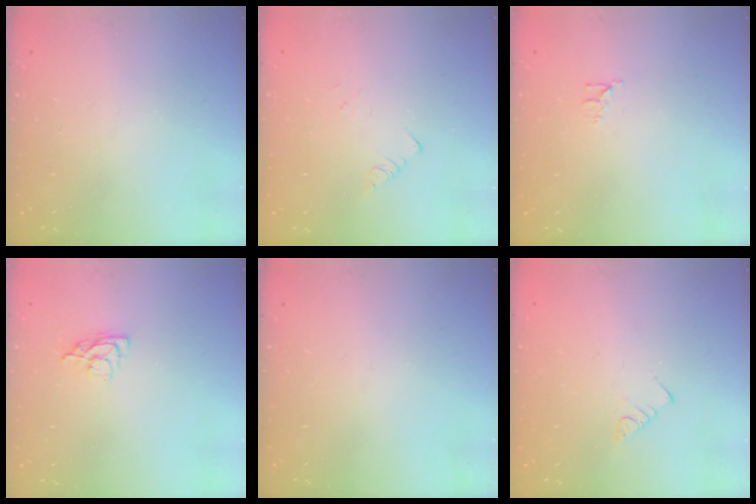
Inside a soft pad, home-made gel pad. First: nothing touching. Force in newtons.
{"total": 1.5, "press": 1.4, "slide": 0.1}
{"total": 4.5, "press": 4.5, "slide": 0.6}
{"total": 3.8, "press": 3.8, "slide": 0.5}
{"total": 0.0}
{"total": 2.5, "press": 2.5, "slide": 0.4}